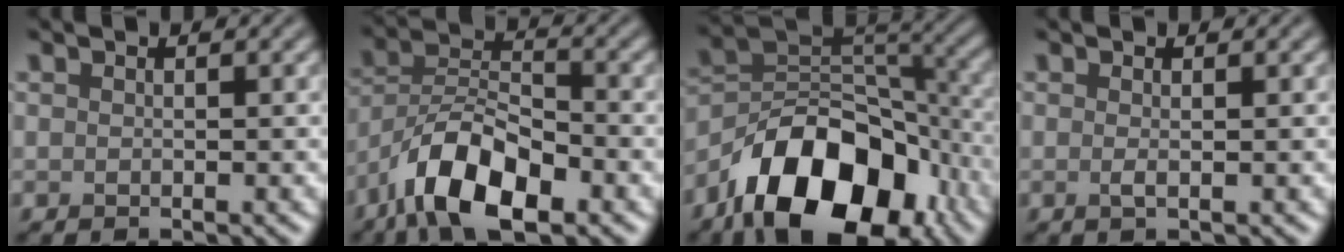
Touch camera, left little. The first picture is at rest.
{"total": 8.6, "force": [-5.0, 3.5, 5.9], "torque": [-0.097, 0.009, -0.098]}
{"total": 13.5, "force": [-8.0, 7.5, 7.9], "torque": [-0.122, 0.005, -0.147]}
{"total": 0.8, "force": [0.0, 0.2, 0.8], "torque": [-0.016, -0.001, -0.001]}